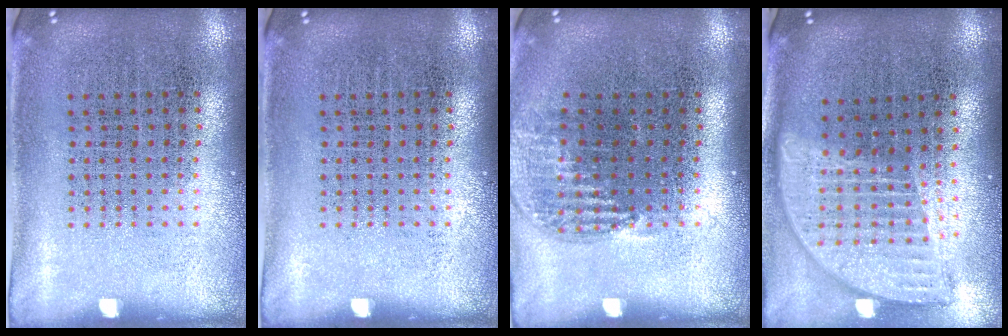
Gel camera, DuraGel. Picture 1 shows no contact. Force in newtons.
{"total": 0.0}
{"total": 1.0, "press": 1.0, "slide": 0.4}
{"total": 1.9, "press": 1.5, "slide": 1.2}